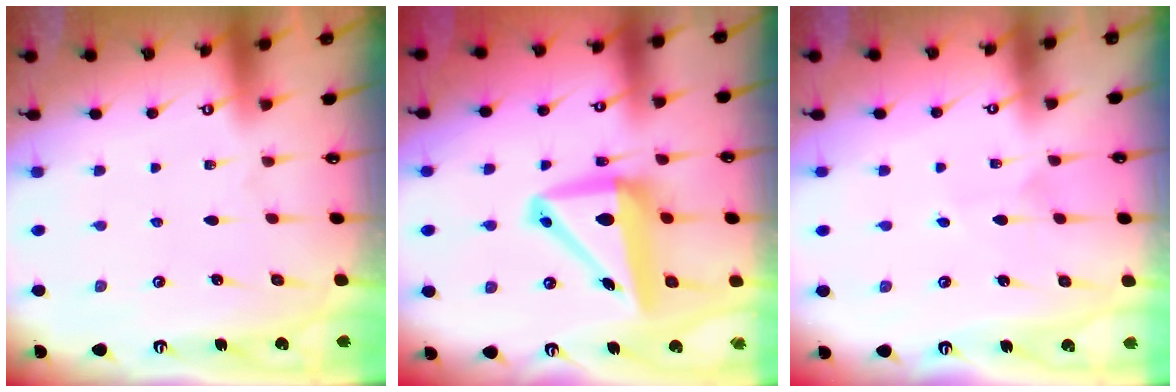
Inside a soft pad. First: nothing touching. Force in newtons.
{"total": 11.9, "press": 11.7, "slide": 2.3}
{"total": 2.9, "press": 2.9, "slide": 0.4}